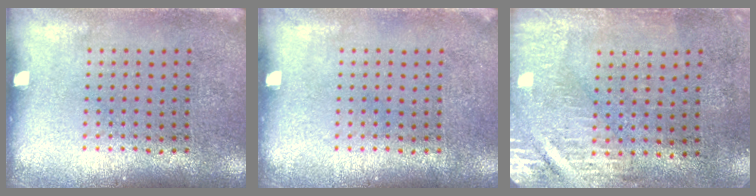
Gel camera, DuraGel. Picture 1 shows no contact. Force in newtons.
{"total": 0.0}
{"total": 2.9, "press": 2.5, "slide": 1.4}